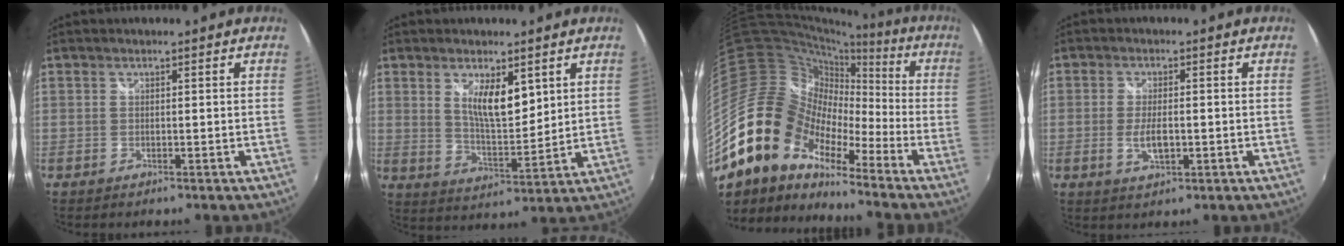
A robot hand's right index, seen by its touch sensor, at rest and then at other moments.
{"total": 8.4, "force": [3.6, 3.1, 6.8], "torque": [-0.115, -0.007, 0.068]}
{"total": 17.6, "force": [-12.2, 10.0, 7.7], "torque": [-0.147, 0.000, -0.243]}
{"total": 4.6, "force": [-1.0, 1.8, 4.1], "torque": [-0.082, -0.006, -0.017]}